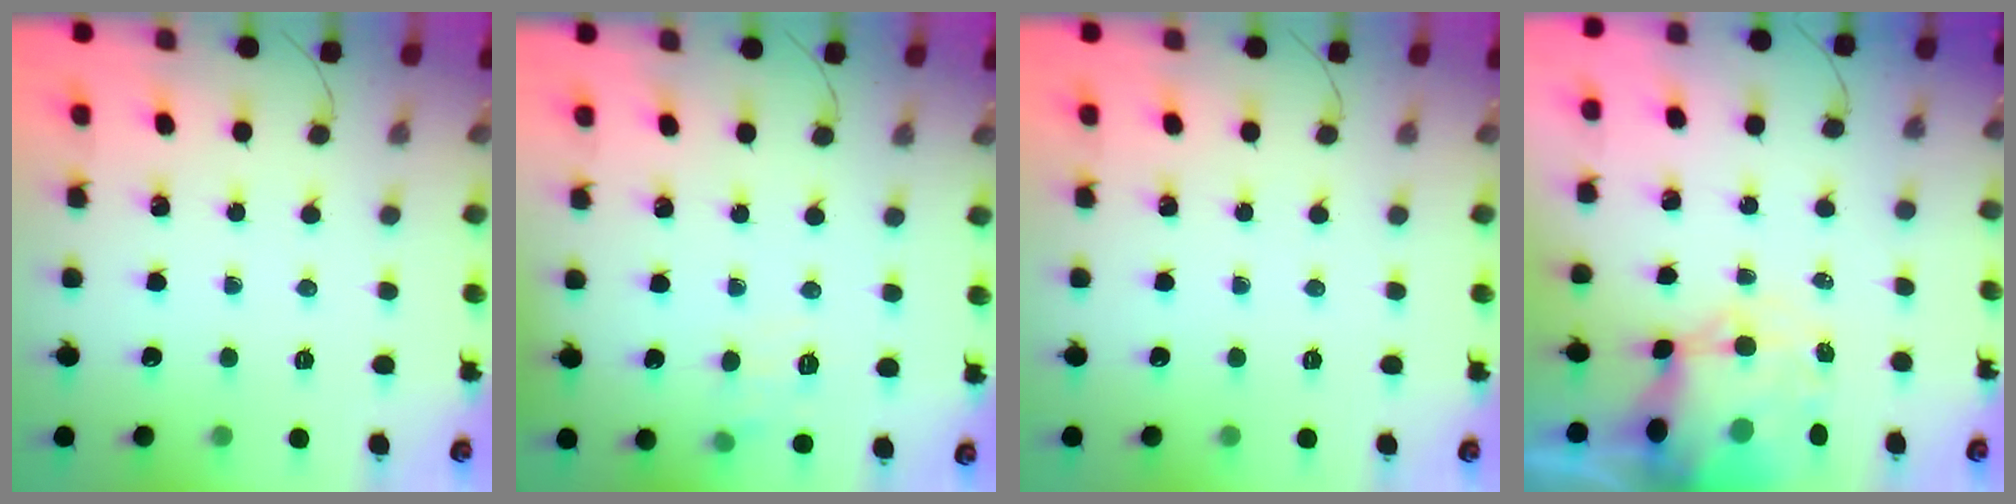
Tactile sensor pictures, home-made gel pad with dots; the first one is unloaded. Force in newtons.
{"total": 7.7, "press": 7.5, "slide": 1.6}
{"total": 0.0}
{"total": 10.3, "press": 10.0, "slide": 2.5}